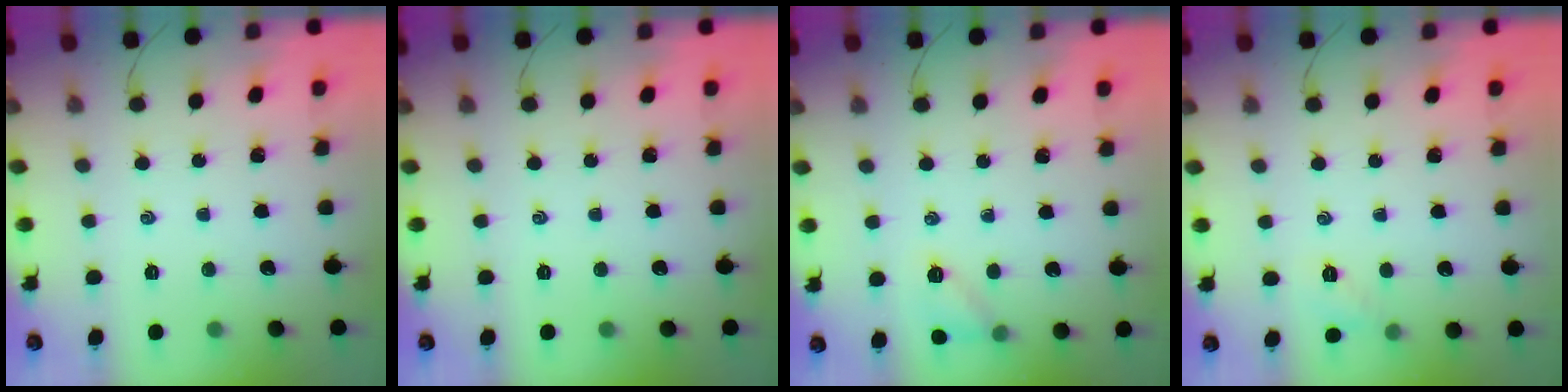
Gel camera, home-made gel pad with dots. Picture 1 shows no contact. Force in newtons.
{"total": 0.0}
{"total": 8.2, "press": 8.0, "slide": 1.7}
{"total": 5.6, "press": 5.3, "slide": 1.6}